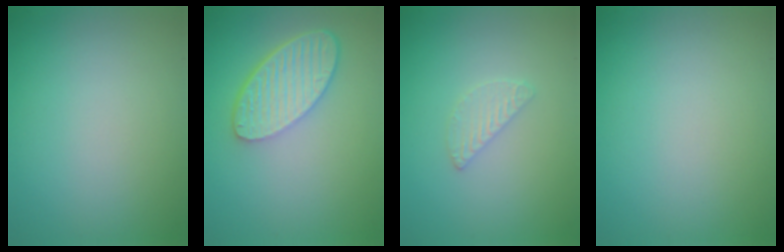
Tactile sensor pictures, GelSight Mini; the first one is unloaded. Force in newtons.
{"total": 5.8, "press": 4.5, "slide": 3.7}
{"total": 1.5, "press": 1.5, "slide": 0.2}
{"total": 0.0}